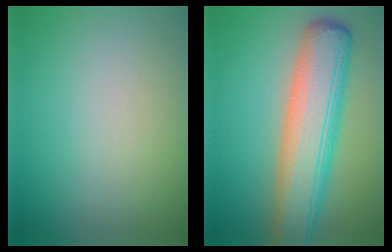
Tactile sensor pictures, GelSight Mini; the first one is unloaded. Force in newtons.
{"total": 9.0, "press": 9.0, "slide": 0.2}